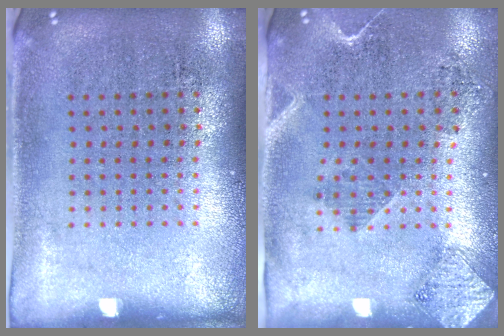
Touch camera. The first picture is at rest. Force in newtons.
{"total": 2.0, "press": 1.7, "slide": 1.1}